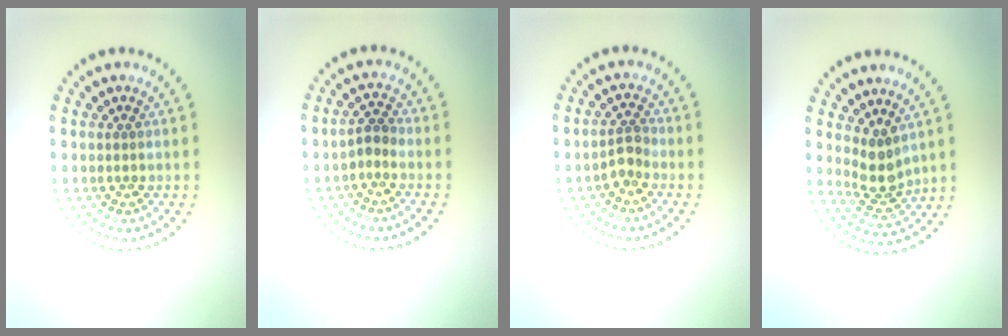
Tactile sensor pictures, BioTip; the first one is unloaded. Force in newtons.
{"total": 1.3, "press": 1.1, "slide": 0.8}
{"total": 1.7, "press": 1.3, "slide": 1.0}
{"total": 2.7, "press": 2.1, "slide": 1.7}